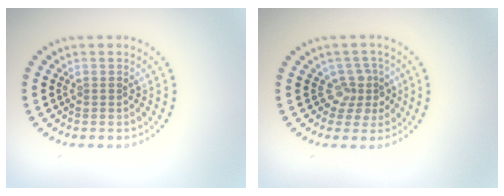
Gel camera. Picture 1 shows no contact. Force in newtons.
{"total": 2.6, "press": 1.9, "slide": 1.9}